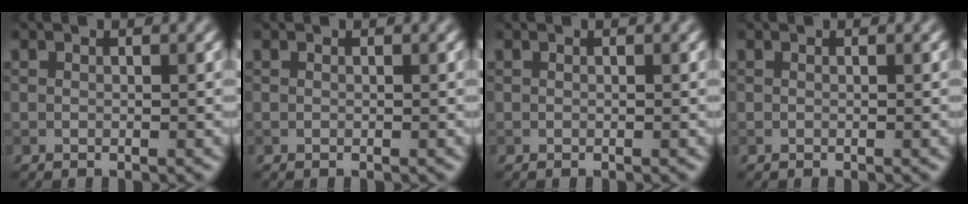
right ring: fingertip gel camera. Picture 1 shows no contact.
{"total": 0.0}
{"total": 0.0}
{"total": 0.0}